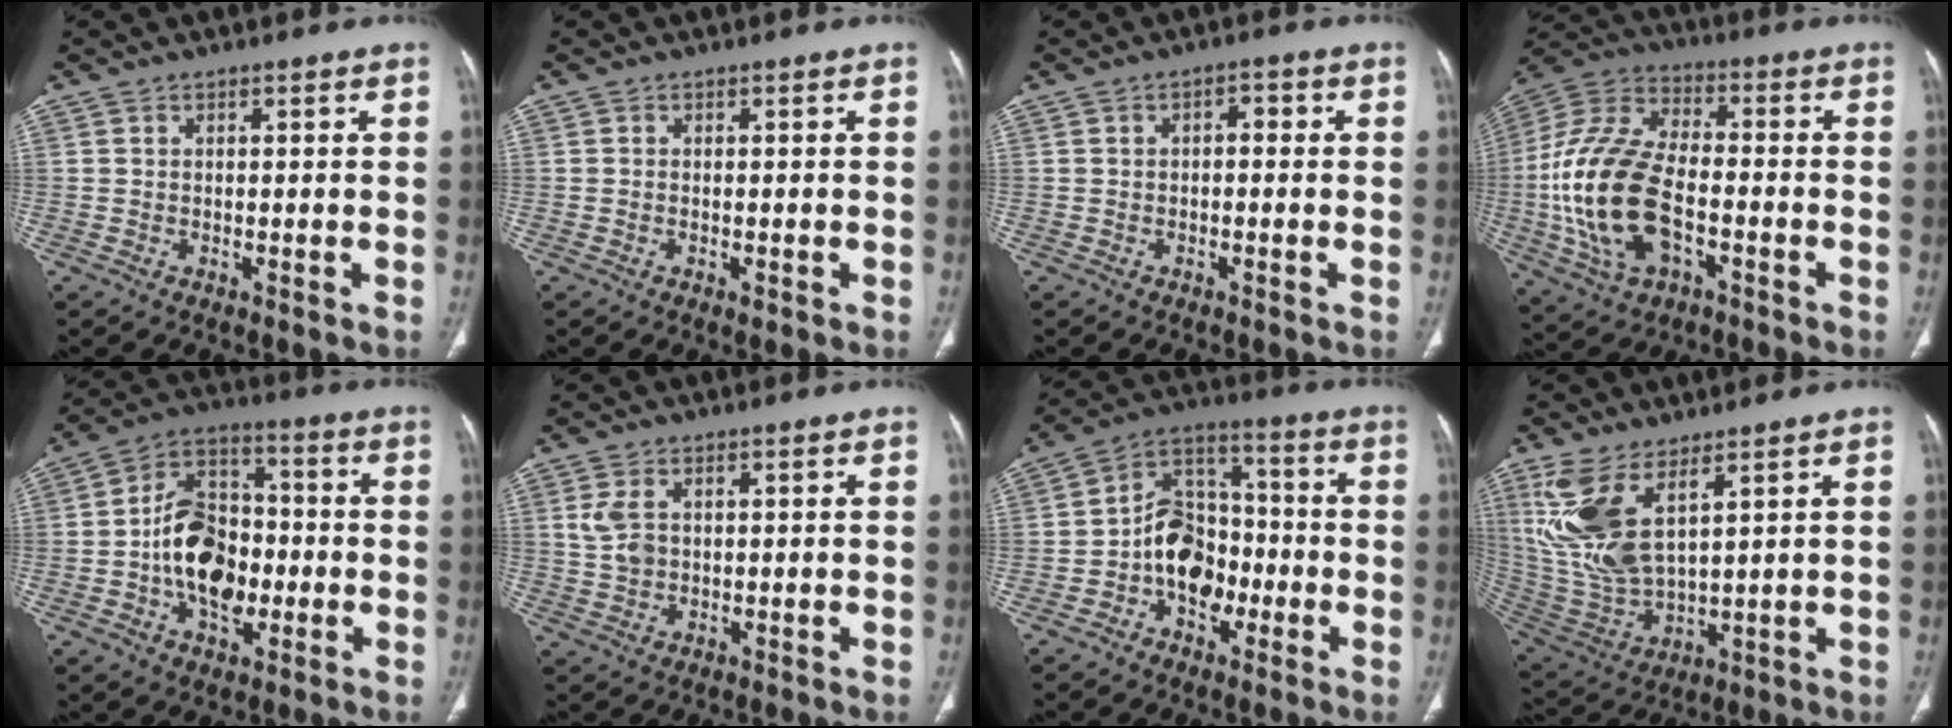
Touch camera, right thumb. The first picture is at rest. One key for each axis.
{"total": 0.9, "fx": -0.4, "fy": 0.4, "fz": 0.7, "tx": -0.014, "ty": -0.002, "tz": -0.003}
{"total": 2.2, "fx": 0.1, "fy": 1.2, "fz": 1.8, "tx": -0.022, "ty": 0.011, "tz": -0.004}
{"total": 21.1, "fx": -4.3, "fy": 11.8, "fz": 16.9, "tx": -0.355, "ty": 0.019, "tz": -0.077}
{"total": 15.0, "fx": -2.5, "fy": 10.0, "fz": 11.0, "tx": -0.156, "ty": 0.031, "tz": -0.046}
{"total": 4.3, "fx": 1.0, "fy": 2.8, "fz": 3.0, "tx": -0.066, "ty": 0.001, "tz": 0.026}
{"total": 12.1, "fx": -3.4, "fy": 8.8, "fz": 7.5, "tx": -0.090, "ty": 0.047, "tz": -0.066}
{"total": 14.0, "fx": 6.5, "fy": 5.9, "fz": 10.9, "tx": -0.239, "ty": -0.029, "tz": 0.150}